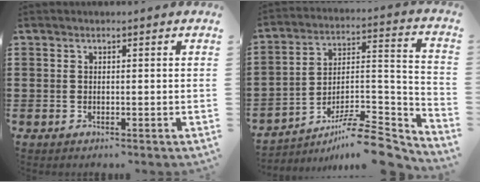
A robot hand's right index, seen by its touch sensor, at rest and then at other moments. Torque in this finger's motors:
{"motor_torque": [-0.33, -0.17, -1.05, -0.21]}